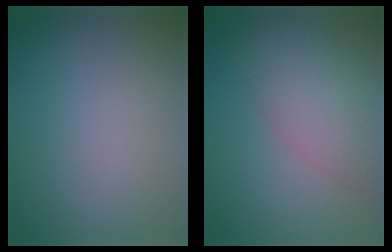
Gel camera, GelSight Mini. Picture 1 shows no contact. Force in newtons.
{"total": 6.2, "press": 6.2, "slide": 0.4}